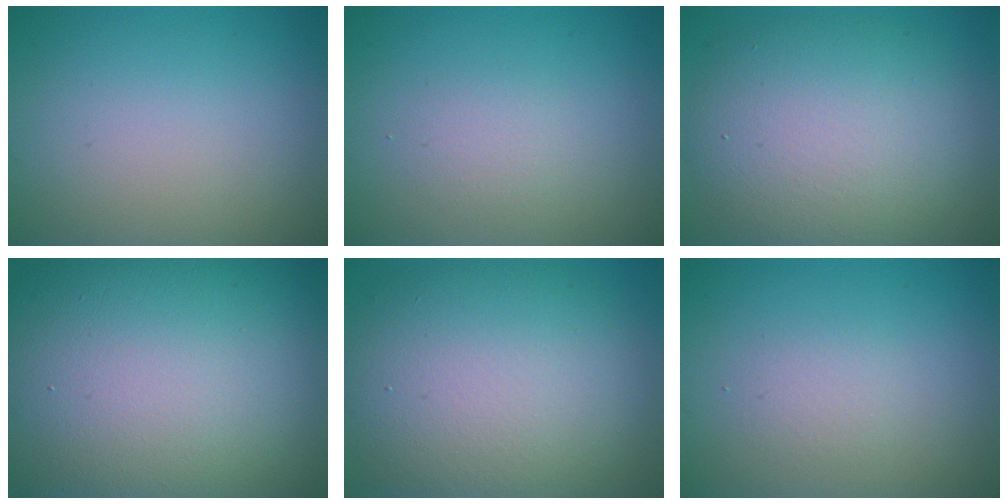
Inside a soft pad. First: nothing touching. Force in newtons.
{"total": 1.4, "press": 1.3, "slide": 0.1}
{"total": 9.5, "press": 9.5, "slide": 0.3}
{"total": 21.6, "press": 21.6, "slide": 0.7}
{"total": 12.9, "press": 12.9, "slide": 0.4}
{"total": 1.3, "press": 1.3, "slide": 0.2}